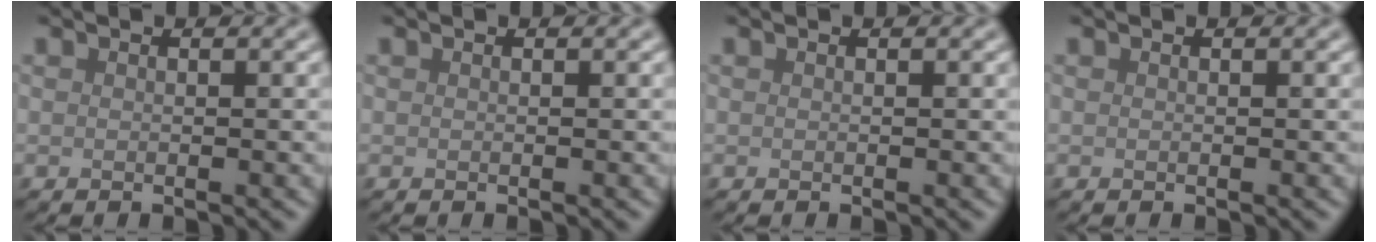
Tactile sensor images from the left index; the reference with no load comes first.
{"total": 0.0}
{"total": 0.0}
{"total": 0.0}